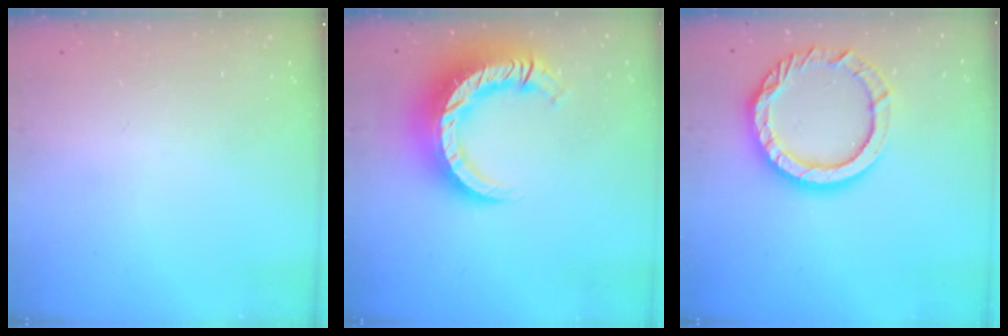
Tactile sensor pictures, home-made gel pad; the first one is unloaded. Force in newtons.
{"total": 15.7, "press": 15.6, "slide": 1.7}
{"total": 13.9, "press": 13.9, "slide": 1.0}